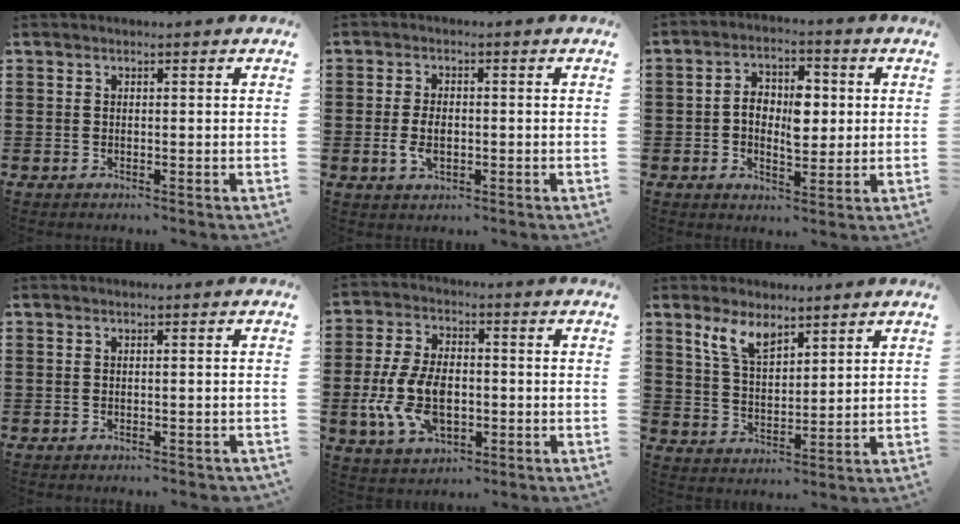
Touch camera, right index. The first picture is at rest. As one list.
[{"total": 3.8, "force": [-0.4, 2.0, 3.1], "torque": [-0.072, -0.004, -0.009]}, {"total": 6.7, "force": [0.4, 3.8, 5.6], "torque": [-0.094, 0.006, 0.003]}, {"total": 0.7, "force": [-0.6, 0.1, 0.3], "torque": [-0.009, -0.003, -0.010]}, {"total": 10.5, "force": [-1.9, 6.0, 8.4], "torque": [-0.199, -0.003, -0.035]}, {"total": 6.1, "force": [4.3, 2.5, 3.5], "torque": [-0.082, 0.000, 0.080]}]